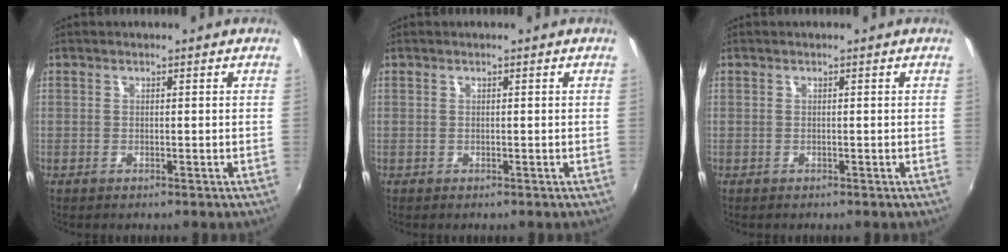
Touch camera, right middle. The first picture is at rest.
{"total": 0.0}
{"total": 0.0}